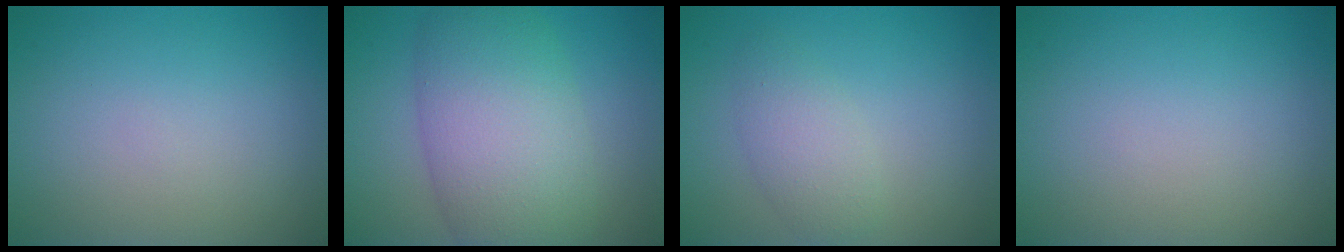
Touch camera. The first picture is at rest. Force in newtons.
{"total": 9.6, "press": 9.6, "slide": 0.2}
{"total": 2.6, "press": 2.6, "slide": 0.1}
{"total": 0.0}